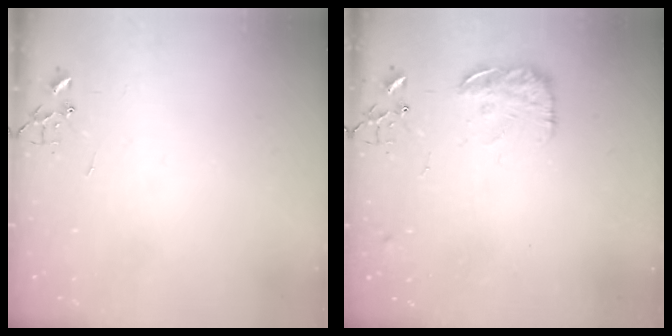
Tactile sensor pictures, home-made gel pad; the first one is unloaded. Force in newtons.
{"total": 13.0, "press": 12.9, "slide": 0.8}